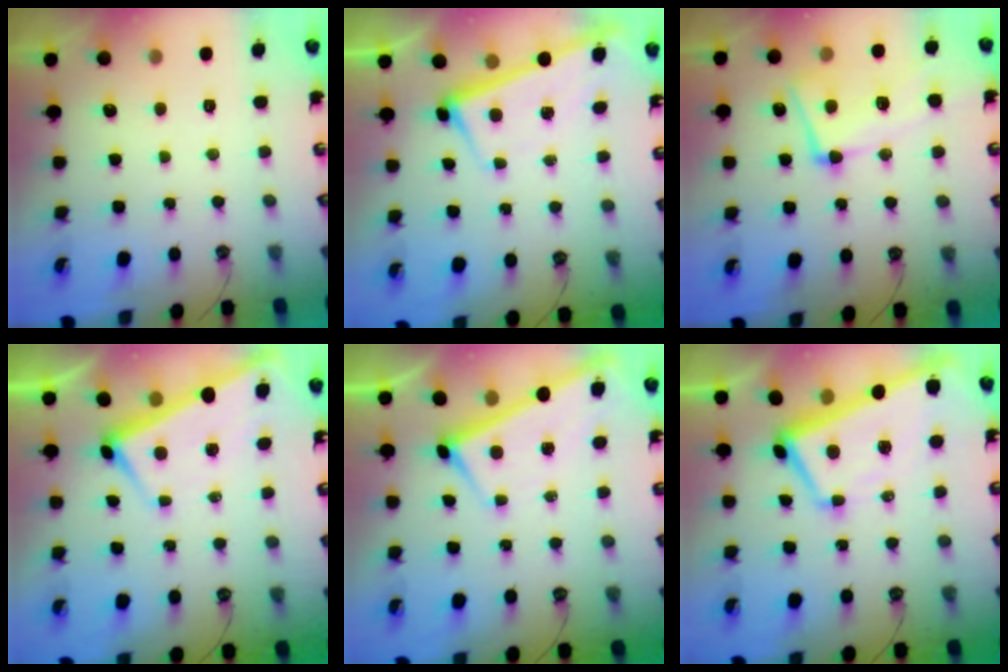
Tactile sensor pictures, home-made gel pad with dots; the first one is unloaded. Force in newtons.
{"total": 2.8, "press": 2.7, "slide": 0.4}
{"total": 8.5, "press": 8.4, "slide": 1.7}
{"total": 2.8, "press": 2.7, "slide": 0.6}
{"total": 1.8, "press": 1.8, "slide": 0.2}
{"total": 5.2, "press": 5.1, "slide": 1.0}